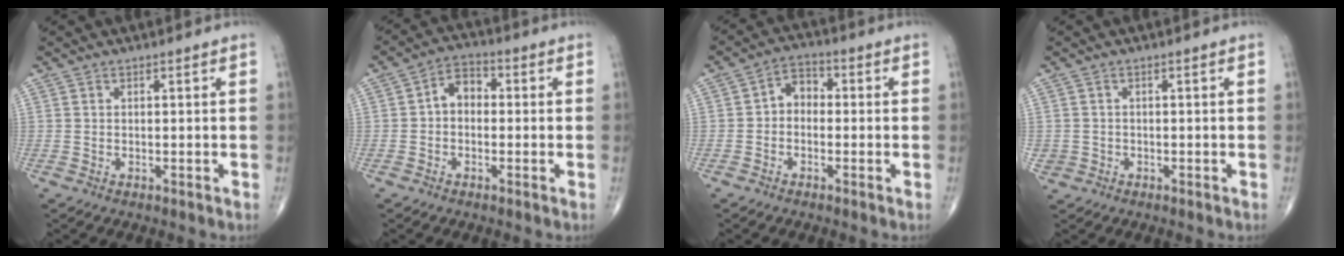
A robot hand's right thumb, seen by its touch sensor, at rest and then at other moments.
{"total": 5.4, "force": [-0.1, 4.0, 3.6], "torque": [-0.042, 0.021, -0.016]}
{"total": 4.8, "force": [-0.4, 3.7, 3.0], "torque": [-0.029, 0.020, -0.023]}
{"total": 1.8, "force": [-0.4, 1.7, 0.3], "torque": [0.000, 0.006, -0.003]}